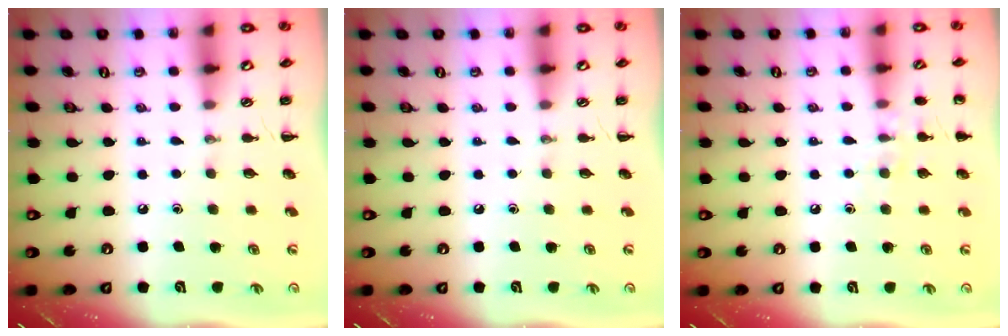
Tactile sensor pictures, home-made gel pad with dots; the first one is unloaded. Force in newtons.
{"total": 0.0}
{"total": 6.8, "press": 6.6, "slide": 1.6}